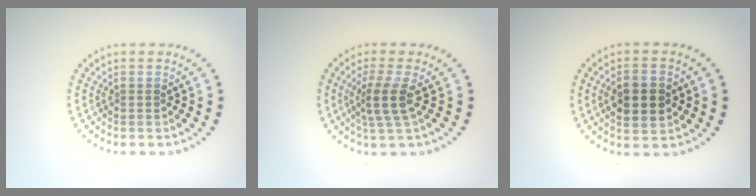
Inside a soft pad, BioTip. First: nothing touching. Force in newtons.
{"total": 2.9, "press": 2.2, "slide": 1.8}
{"total": 4.3, "press": 4.3, "slide": 0.2}